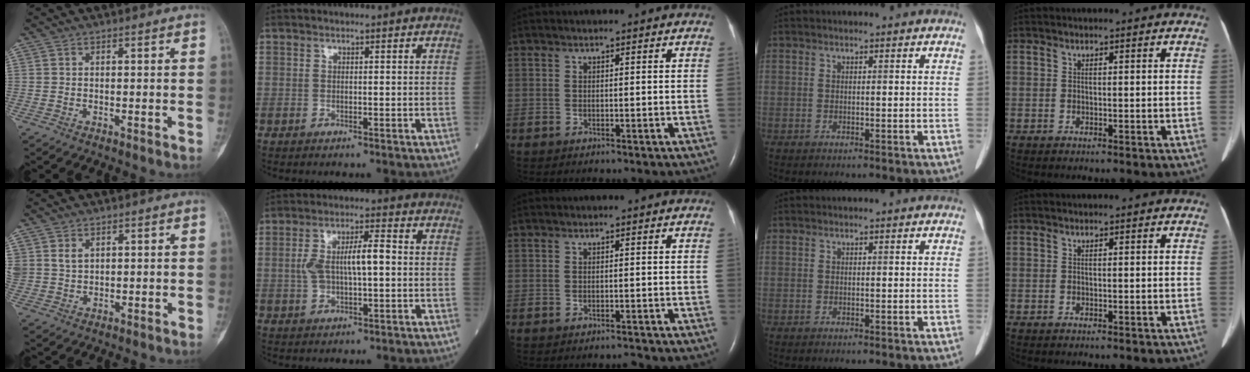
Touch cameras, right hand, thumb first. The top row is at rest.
{"thumb": {"total": 3.3, "force": [1.6, 2.4, 1.7], "torque": [-0.026, -0.008, 0.040]}, "index": {"total": 7.8, "force": [0.3, 2.4, 7.4], "torque": [-0.149, 0.019, 0.008]}, "middle": {"total": 0.5, "force": [-0.5, 0.0, 0.1], "torque": [-0.004, -0.002, -0.008]}}